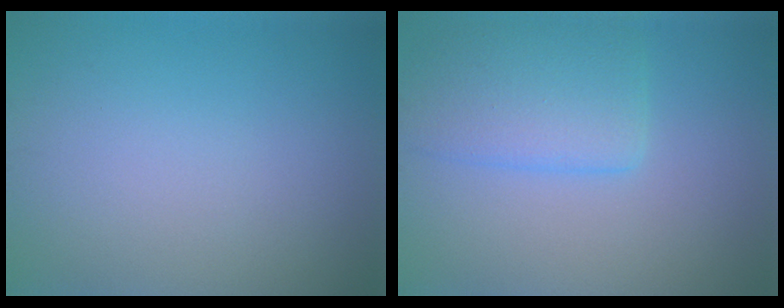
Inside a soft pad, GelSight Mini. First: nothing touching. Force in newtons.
{"total": 4.2, "press": 4.2, "slide": 0.3}